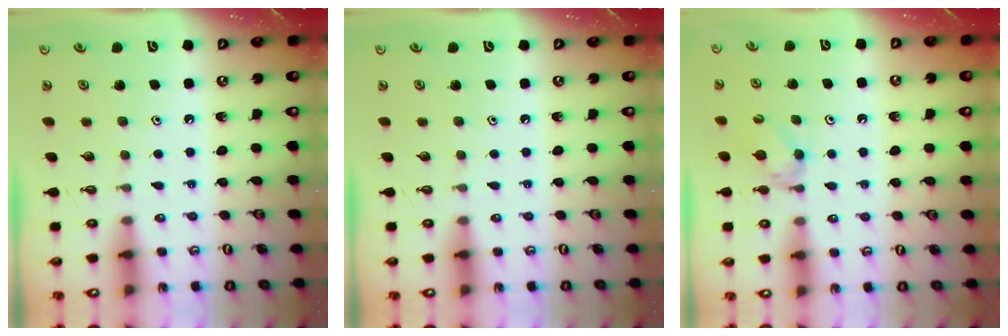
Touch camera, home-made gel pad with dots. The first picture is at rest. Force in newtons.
{"total": 0.0}
{"total": 4.0, "press": 3.9, "slide": 0.7}